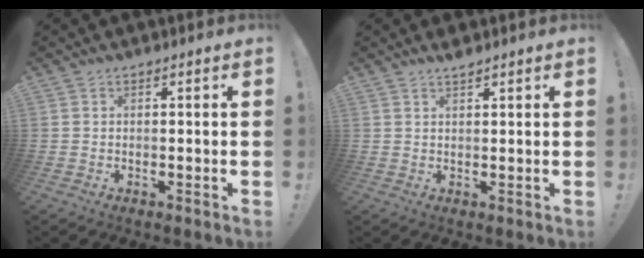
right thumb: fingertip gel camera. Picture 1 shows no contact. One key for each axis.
{"total": 1.7, "fx": 1.5, "fy": 0.0, "fz": 0.8, "tx": -0.015, "ty": -0.004, "tz": 0.026}